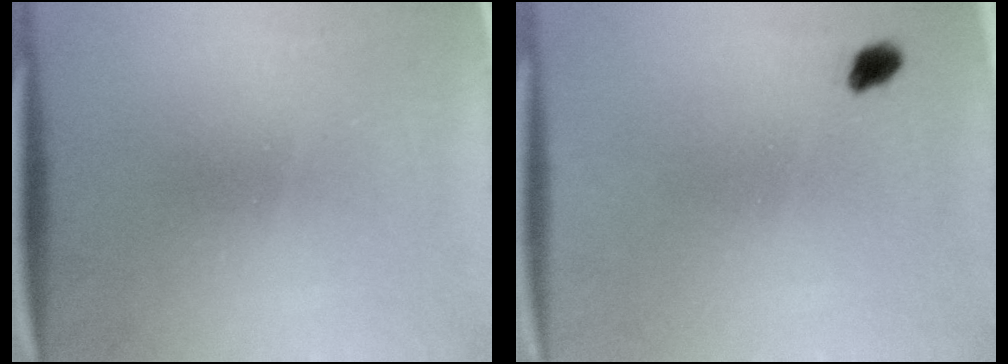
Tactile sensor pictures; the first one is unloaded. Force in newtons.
{"total": 1.9}